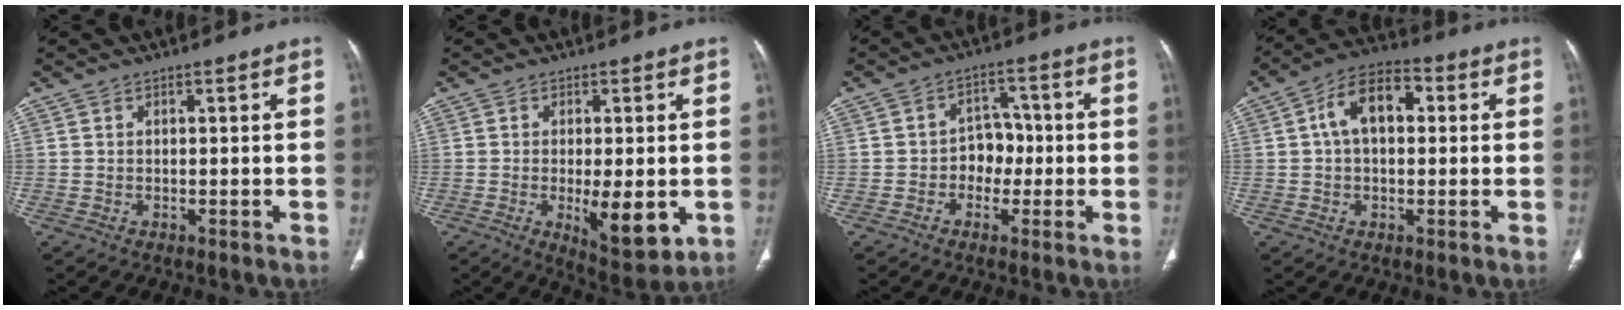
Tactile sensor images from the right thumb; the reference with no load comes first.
{"total": 9.4, "force": [-2.0, 3.3, 8.6], "torque": [-0.114, -0.022, -0.023]}
{"total": 5.8, "force": [-1.2, 4.7, 3.1], "torque": [-0.004, 0.024, -0.030]}
{"total": 10.2, "force": [1.7, 6.3, 7.9], "torque": [-0.123, 0.029, 0.020]}